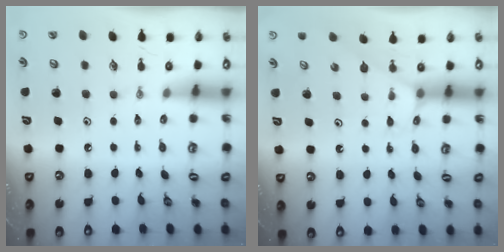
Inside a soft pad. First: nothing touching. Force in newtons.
{"total": 4.1, "press": 4.1, "slide": 0.5}